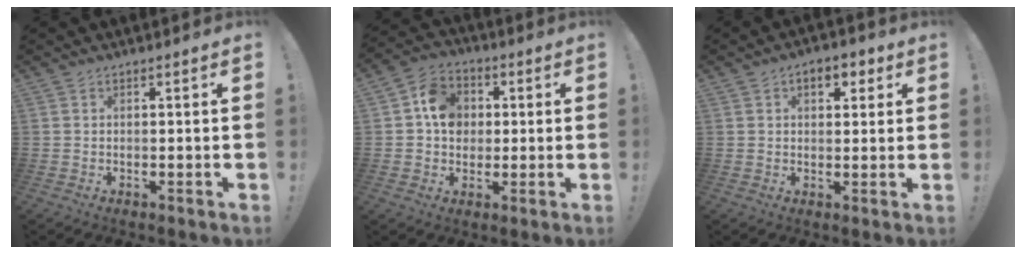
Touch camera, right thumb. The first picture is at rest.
{"total": 10.9, "force": [1.9, 9.4, 5.3], "torque": [-0.079, 0.010, 0.041]}
{"total": 5.3, "force": [2.2, 3.4, 3.4], "torque": [-0.041, 0.002, 0.034]}